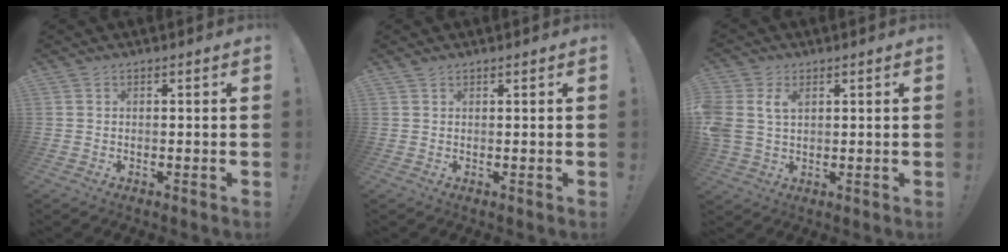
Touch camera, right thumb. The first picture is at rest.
{"total": 0.7, "force": [0.6, 0.2, 0.1], "torque": [-0.002, 0.000, 0.012]}
{"total": 6.9, "force": [2.6, 4.7, 4.3], "torque": [-0.094, -0.007, 0.050]}